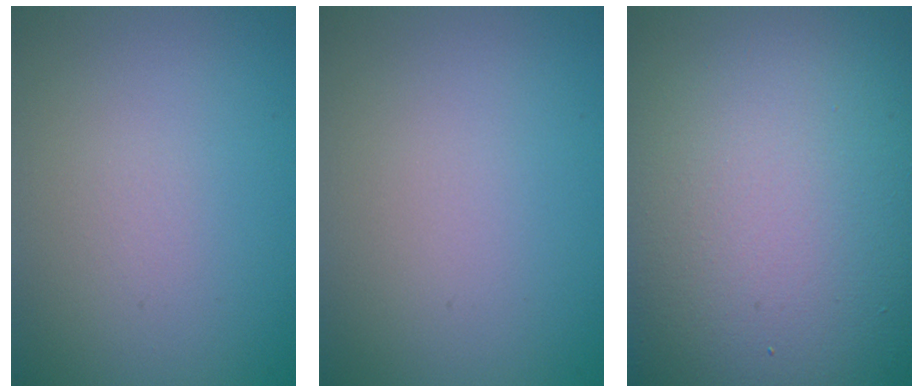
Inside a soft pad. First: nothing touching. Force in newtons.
{"total": 0.0}
{"total": 20.3, "press": 20.2, "slide": 1.3}